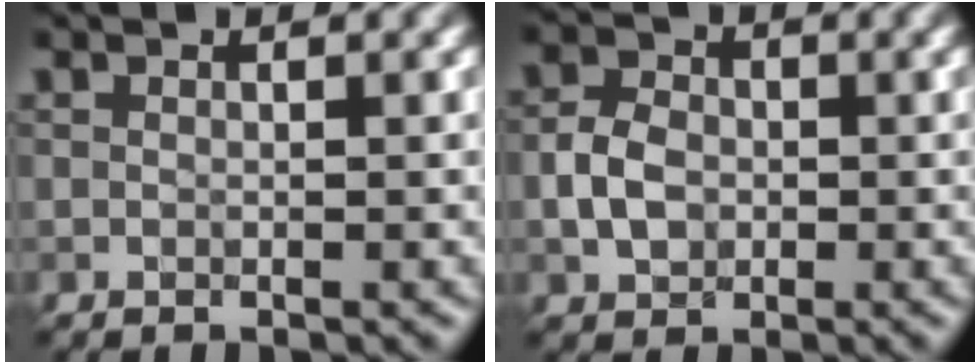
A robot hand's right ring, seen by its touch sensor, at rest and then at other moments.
{"total": 3.2, "force": [-0.6, 2.4, 2.0], "torque": [-0.041, 0.004, -0.016]}